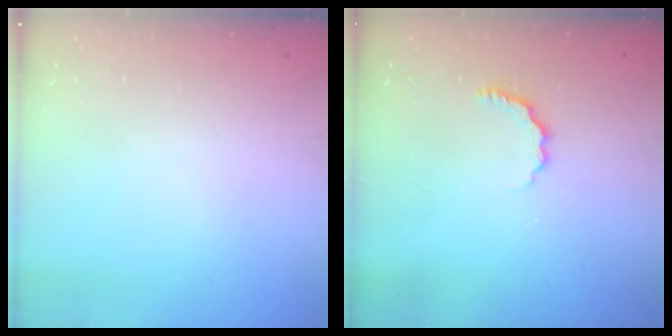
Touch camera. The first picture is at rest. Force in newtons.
{"total": 3.4, "press": 3.3, "slide": 0.7}